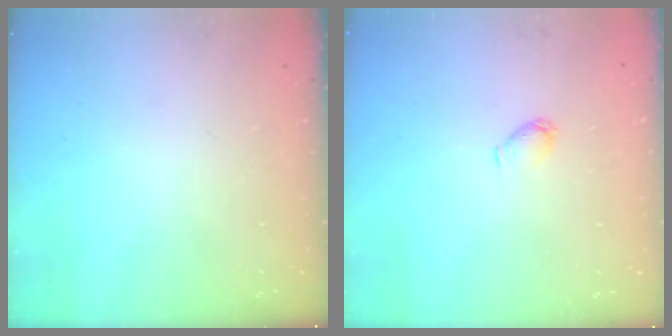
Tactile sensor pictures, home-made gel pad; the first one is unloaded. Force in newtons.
{"total": 3.1, "press": 3.1, "slide": 0.6}